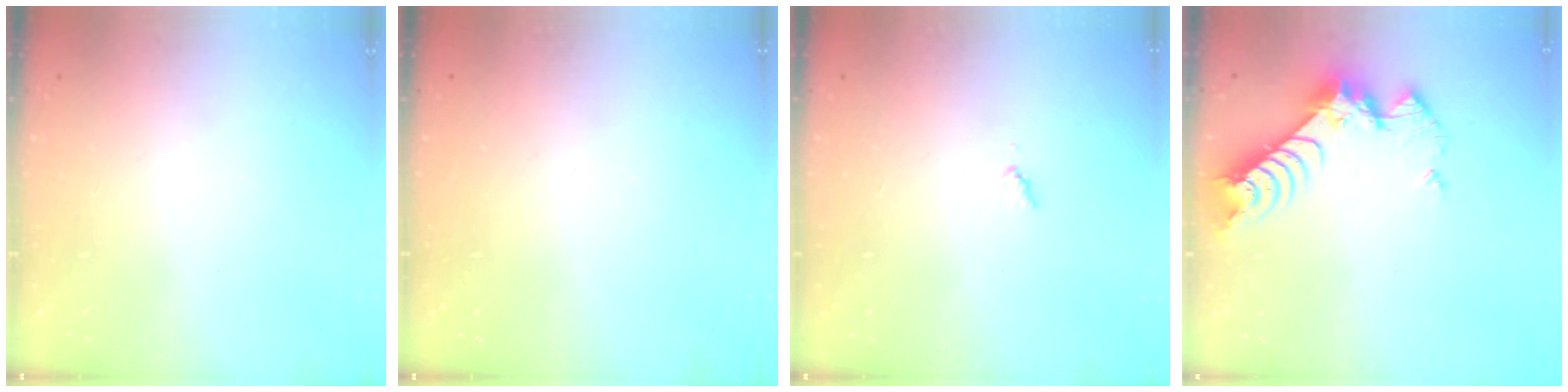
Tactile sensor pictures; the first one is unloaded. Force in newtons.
{"total": 0.0}
{"total": 3.0, "press": 3.0, "slide": 0.3}
{"total": 8.7, "press": 8.7, "slide": 0.9}